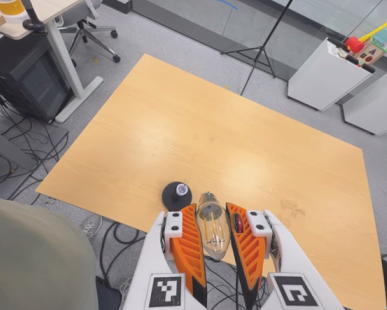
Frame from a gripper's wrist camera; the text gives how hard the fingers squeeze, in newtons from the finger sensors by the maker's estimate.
{"total": 20.9, "left": 23.8, "right": 18.0}